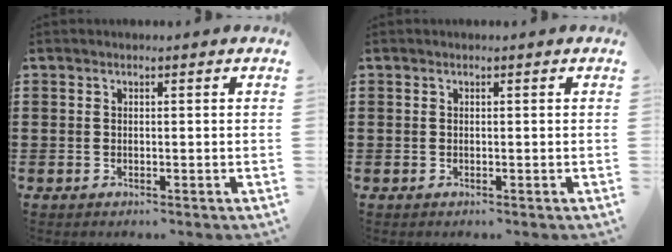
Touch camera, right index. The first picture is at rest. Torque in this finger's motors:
{"motor_torque": [0.55, 0.52, 0.00, 0.00]}